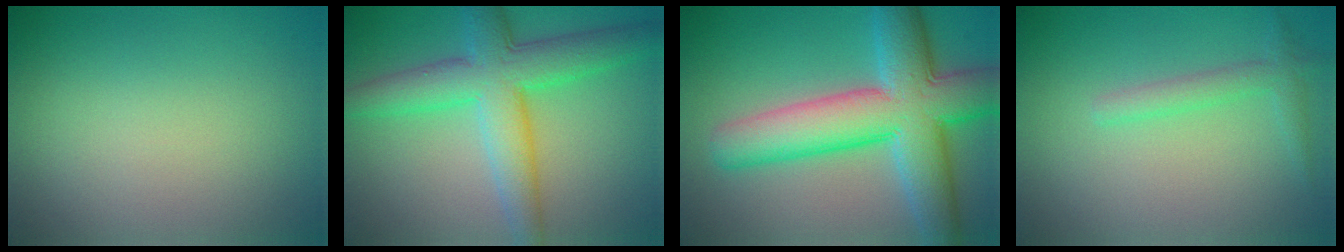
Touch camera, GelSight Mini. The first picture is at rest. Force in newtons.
{"total": 7.0, "press": 7.0, "slide": 0.1}
{"total": 10.5, "press": 10.4, "slide": 0.4}
{"total": 1.9, "press": 1.9, "slide": 0.1}